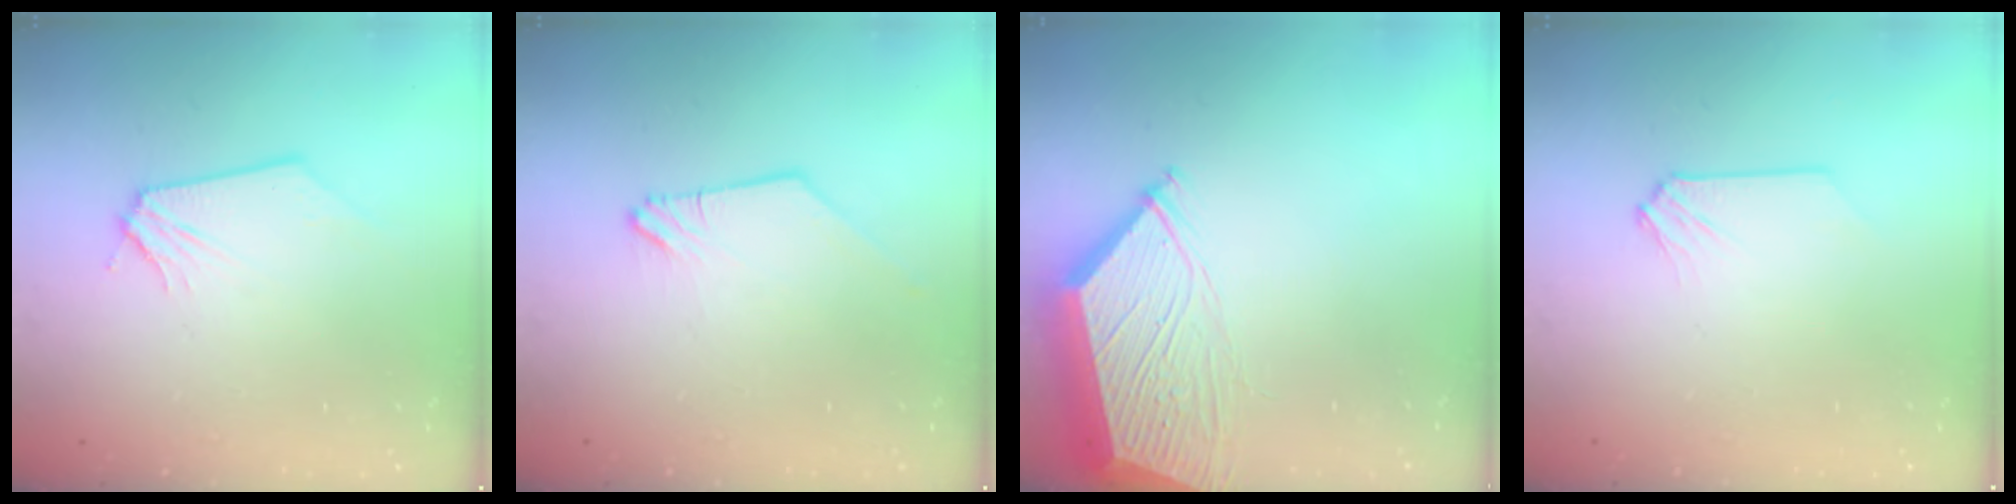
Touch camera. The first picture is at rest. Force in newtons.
{"total": 0.0}
{"total": 12.3, "press": 12.2, "slide": 1.4}
{"total": 0.0}